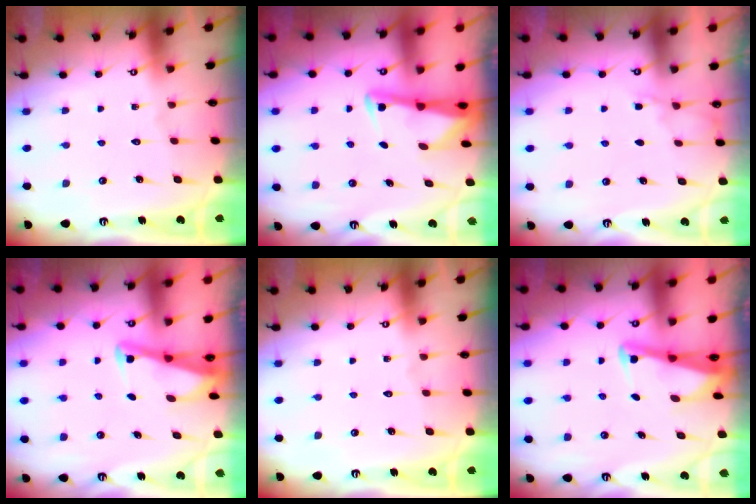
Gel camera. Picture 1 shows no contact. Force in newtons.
{"total": 3.0, "press": 3.0, "slide": 0.4}
{"total": 3.3, "press": 3.3, "slide": 0.6}
{"total": 2.7, "press": 2.7, "slide": 0.4}
{"total": 0.0}
{"total": 2.5, "press": 2.5, "slide": 0.2}